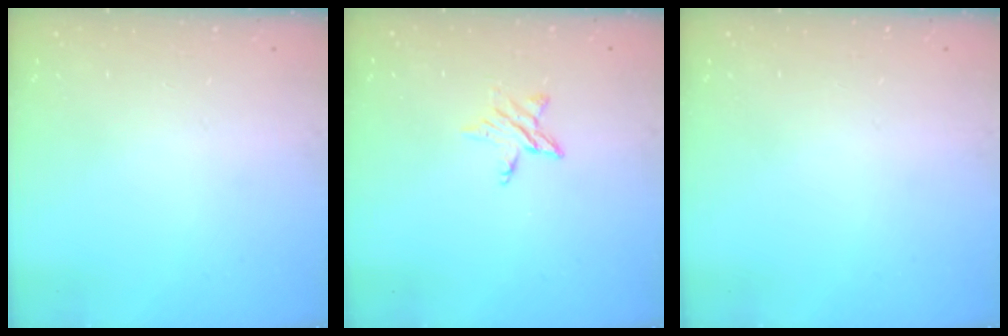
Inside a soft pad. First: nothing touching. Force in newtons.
{"total": 5.5, "press": 5.4, "slide": 0.5}
{"total": 0.0}